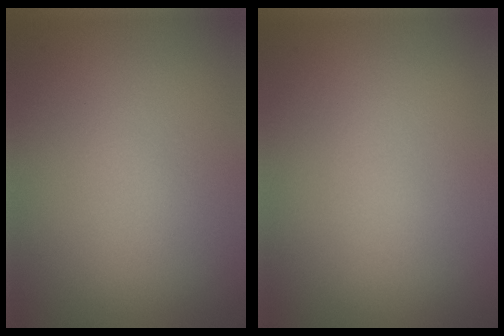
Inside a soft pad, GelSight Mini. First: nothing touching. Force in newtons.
{"total": 0.0}